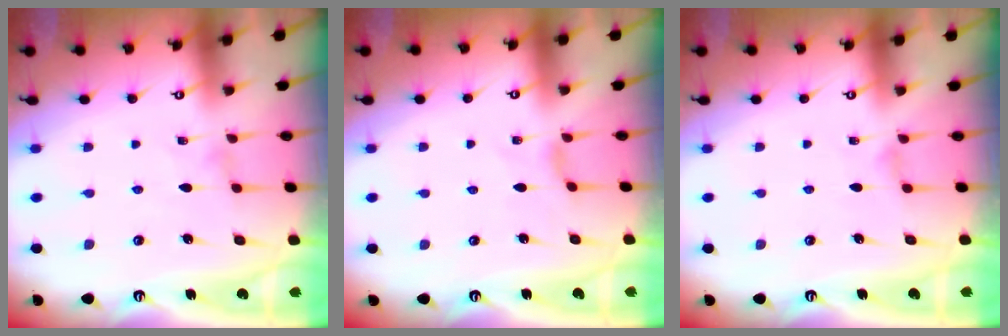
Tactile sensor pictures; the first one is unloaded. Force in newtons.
{"total": 0.8, "press": 0.8, "slide": 0.3}
{"total": 0.0}